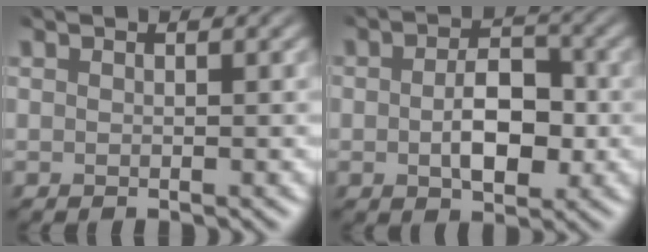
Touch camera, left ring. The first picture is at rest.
{"total": 3.7, "force": [-2.3, 2.0, 2.1], "torque": [-0.065, -0.022, -0.007]}